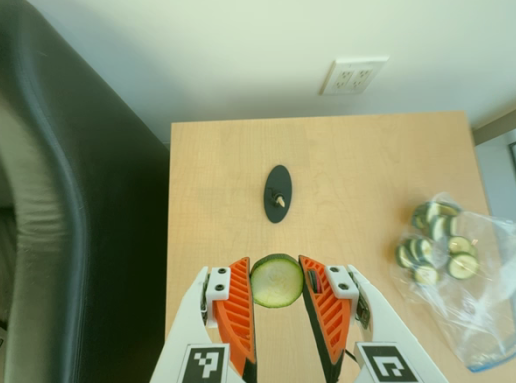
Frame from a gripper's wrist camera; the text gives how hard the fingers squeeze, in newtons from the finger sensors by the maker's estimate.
{"total": 8.9, "left": 9.2, "right": 8.6}